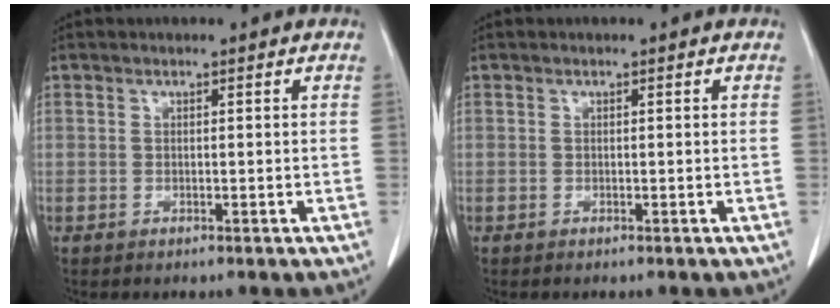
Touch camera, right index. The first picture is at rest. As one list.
[{"total": 0.0}]